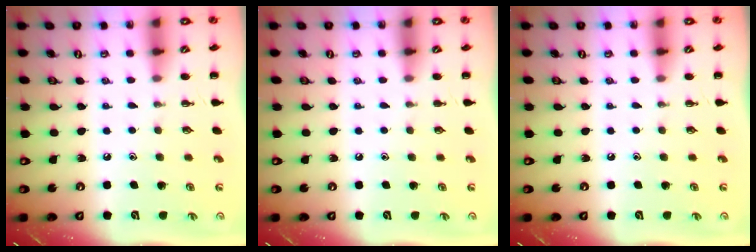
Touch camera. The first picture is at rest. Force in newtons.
{"total": 0.0}
{"total": 0.0}